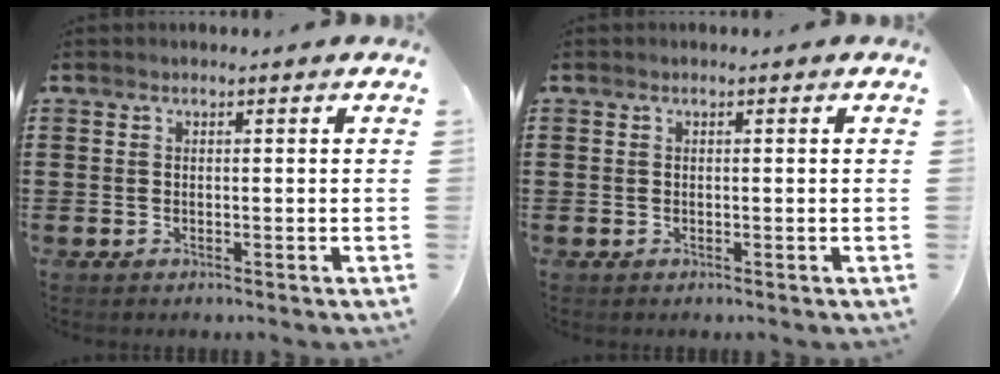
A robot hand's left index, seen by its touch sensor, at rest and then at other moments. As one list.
[{"total": 0.0}]